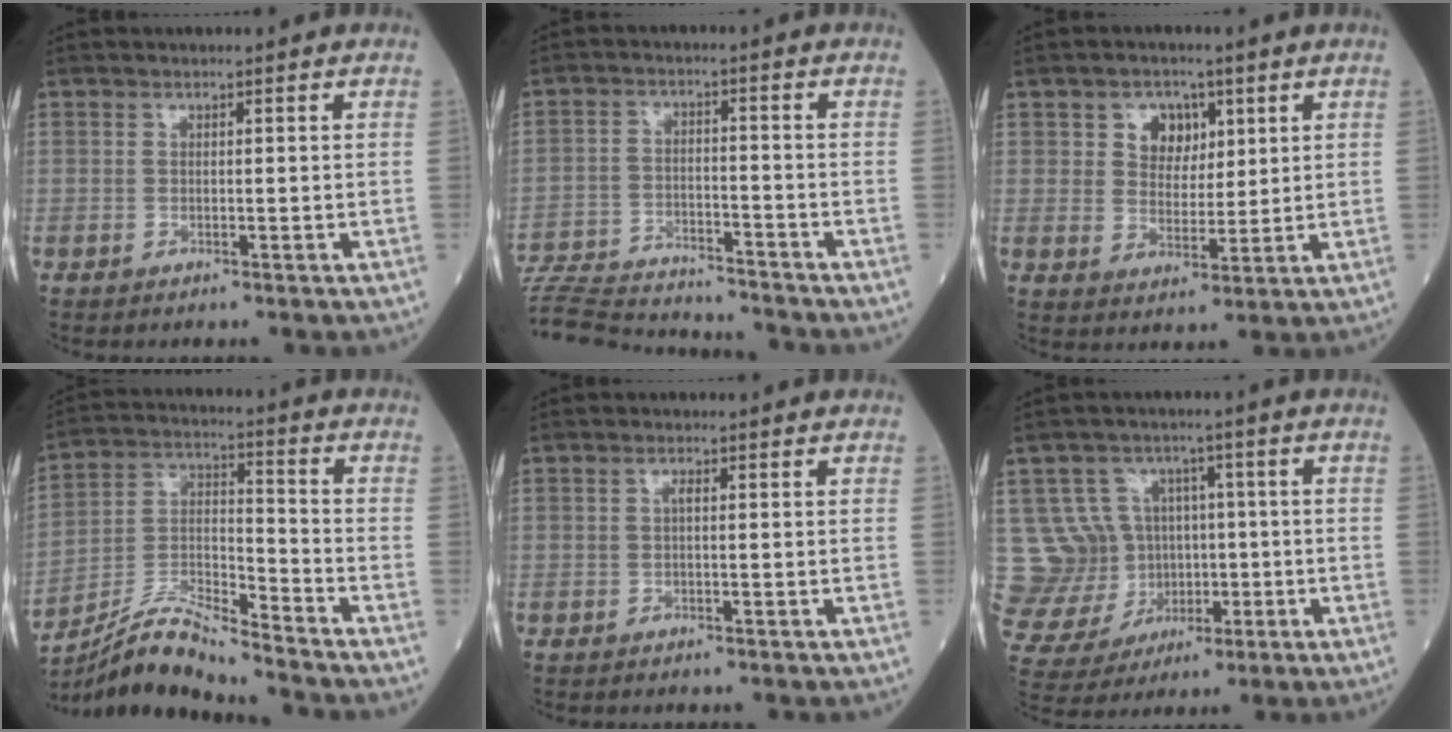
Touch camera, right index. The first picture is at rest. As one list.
[{"total": 15.6, "force": [-15.1, 1.2, 3.9], "torque": [-0.077, -0.001, -0.231]}, {"total": 5.4, "force": [2.5, 4.1, 2.5], "torque": [-0.037, 0.009, 0.046]}, {"total": 10.5, "force": [-9.7, -0.5, 4.0], "torque": [-0.085, 0.008, -0.180]}, {"total": 0.7, "force": [0.1, 0.1, 0.7], "torque": [-0.012, 0.003, 0.000]}, {"total": 12.4, "force": [0.5, 12.0, 3.3], "torque": [-0.088, 0.053, 0.037]}]